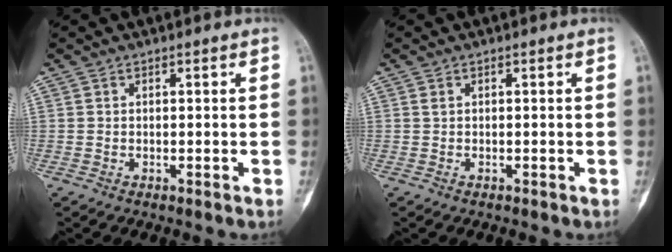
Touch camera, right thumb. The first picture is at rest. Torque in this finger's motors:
{"motor_torque": [0.20, 0.14, 0.04, -0.10, 0.03]}